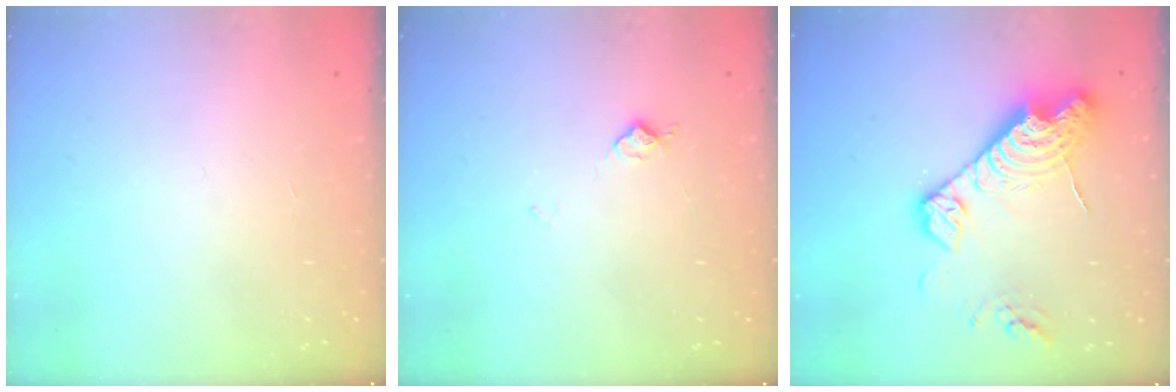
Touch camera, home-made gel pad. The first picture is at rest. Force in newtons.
{"total": 5.0, "press": 4.9, "slide": 0.7}
{"total": 18.3, "press": 18.2, "slide": 1.4}